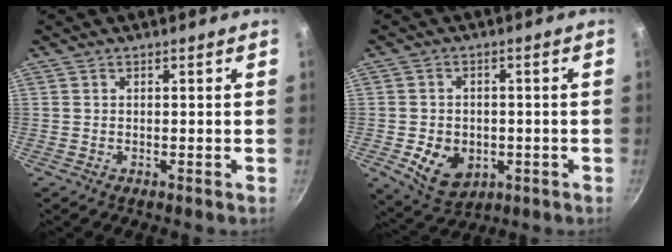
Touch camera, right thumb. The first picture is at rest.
{"total": 9.3, "force": [-2.3, 7.0, 5.6], "torque": [-0.074, -0.003, -0.024]}